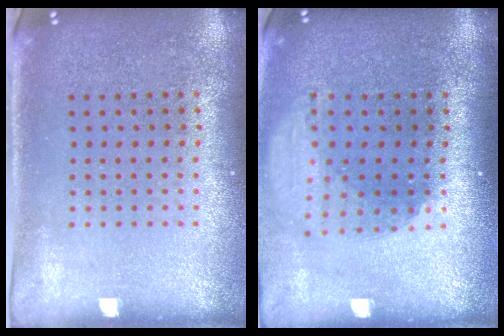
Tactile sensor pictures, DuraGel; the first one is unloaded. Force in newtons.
{"total": 1.9, "press": 1.5, "slide": 1.1}